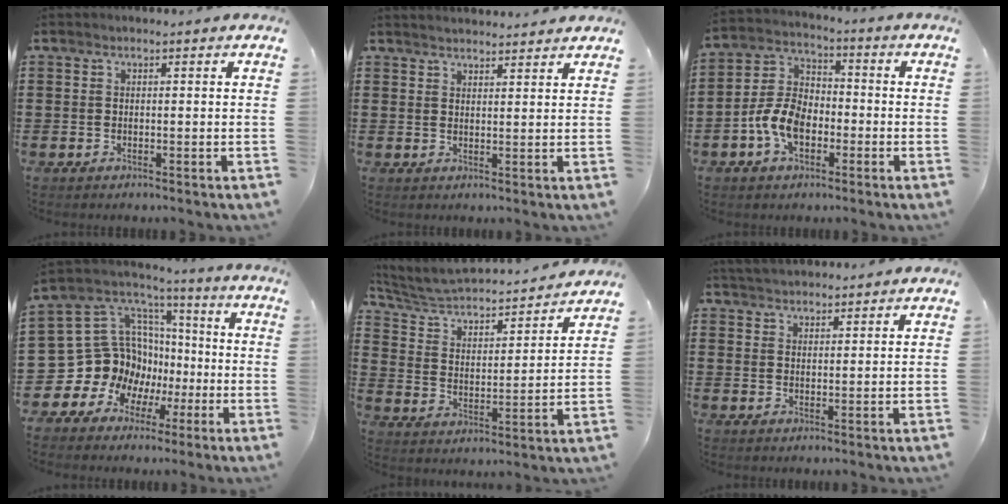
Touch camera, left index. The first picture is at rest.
{"total": 2.2, "force": [2.2, -0.1, 0.0], "torque": [-0.005, -0.003, 0.042]}
{"total": 7.8, "force": [-3.1, 4.8, 5.3], "torque": [-0.140, 0.005, -0.068]}
{"total": 15.2, "force": [-2.2, 14.2, 4.9], "torque": [-0.149, -0.030, -0.010]}
{"total": 4.1, "force": [3.8, 1.2, 1.0], "torque": [-0.044, -0.033, 0.054]}
{"total": 2.9, "force": [2.9, 0.3, 0.0], "torque": [-0.010, -0.003, 0.056]}